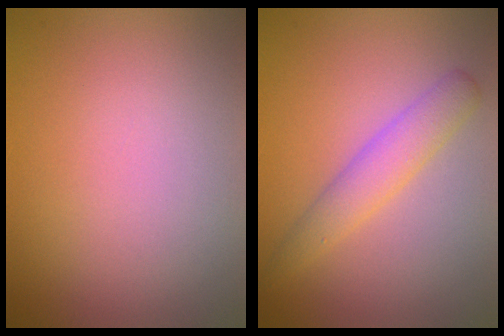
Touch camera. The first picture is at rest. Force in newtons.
{"total": 2.8, "press": 2.7, "slide": 0.1}